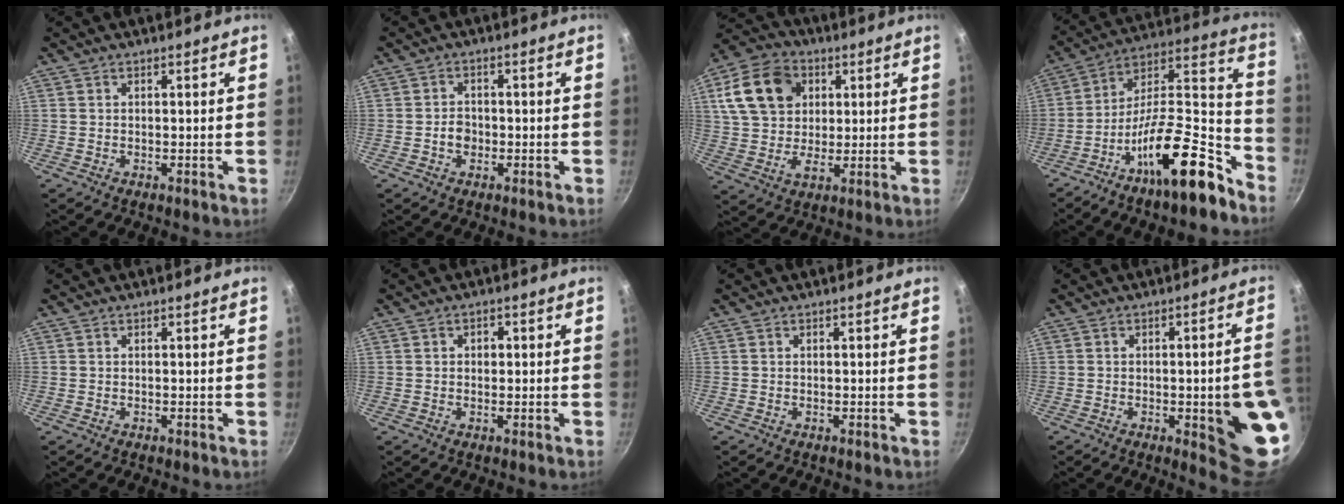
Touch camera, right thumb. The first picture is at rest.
{"total": 3.0, "force": [-0.8, 2.4, 1.6], "torque": [-0.011, 0.012, -0.013]}
{"total": 15.5, "force": [4.9, 11.7, 9.0], "torque": [-0.143, 0.005, 0.080]}
{"total": 20.9, "force": [-12.7, 6.6, 15.3], "torque": [-0.195, 0.108, -0.219]}
{"total": 0.0}
{"total": 2.1, "force": [0.3, 1.6, 1.2], "torque": [-0.011, 0.003, 0.003]}
{"total": 0.0}
{"total": 13.7, "force": [-2.7, 3.5, 13.0], "torque": [-0.123, 0.014, -0.029]}